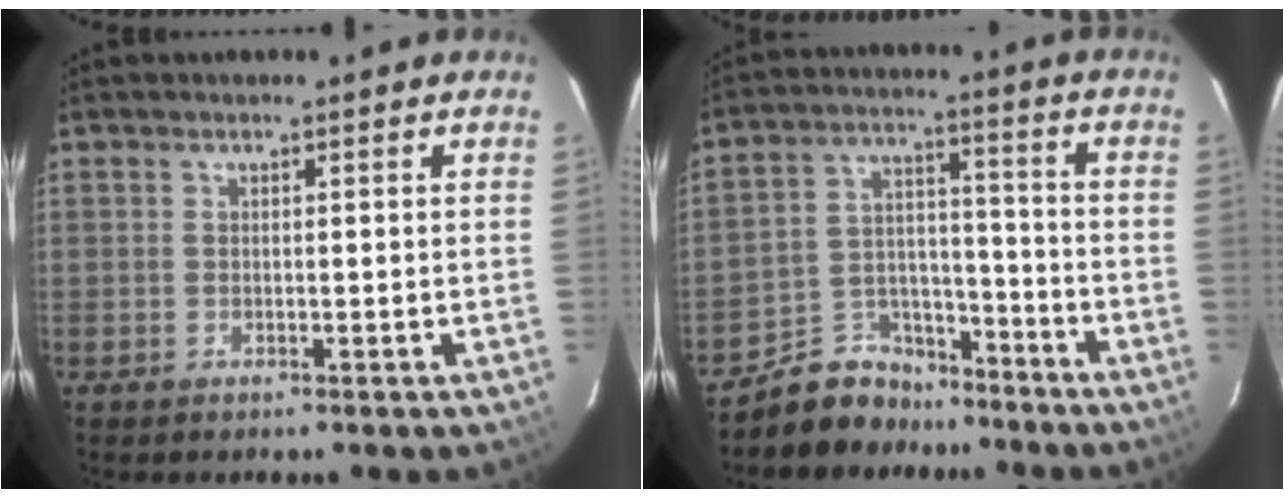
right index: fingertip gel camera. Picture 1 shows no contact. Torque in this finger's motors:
{"motor_torque": [-0.90, -0.86, -0.84, -0.17]}